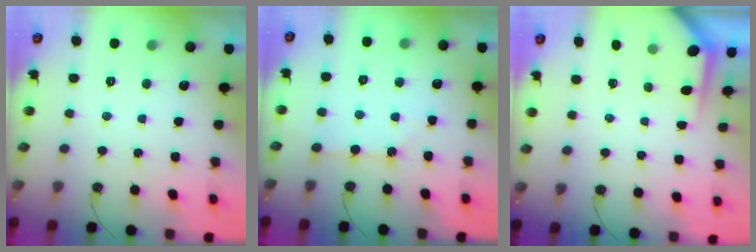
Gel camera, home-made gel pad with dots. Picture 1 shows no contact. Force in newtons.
{"total": 1.9, "press": 1.8, "slide": 0.4}
{"total": 3.7, "press": 3.7, "slide": 0.3}